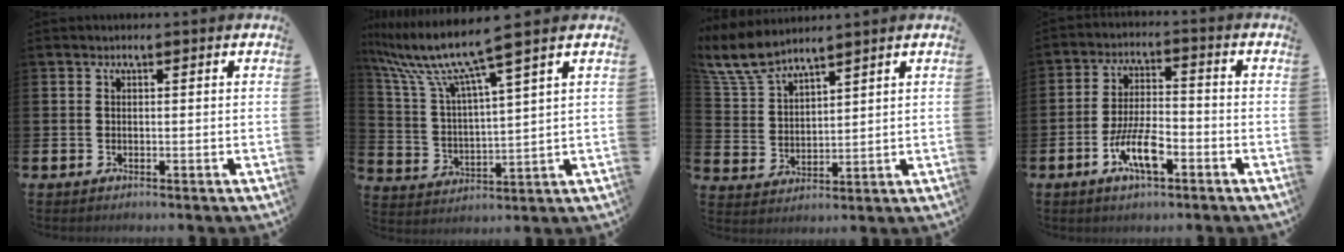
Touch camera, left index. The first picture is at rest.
{"total": 9.4, "force": [7.9, 0.2, 5.2], "torque": [-0.135, -0.043, 0.132]}
{"total": 7.2, "force": [6.6, 1.3, 2.5], "torque": [-0.075, -0.026, 0.123]}
{"total": 7.1, "force": [-3.0, 2.5, 5.9], "torque": [-0.109, -0.001, -0.057]}